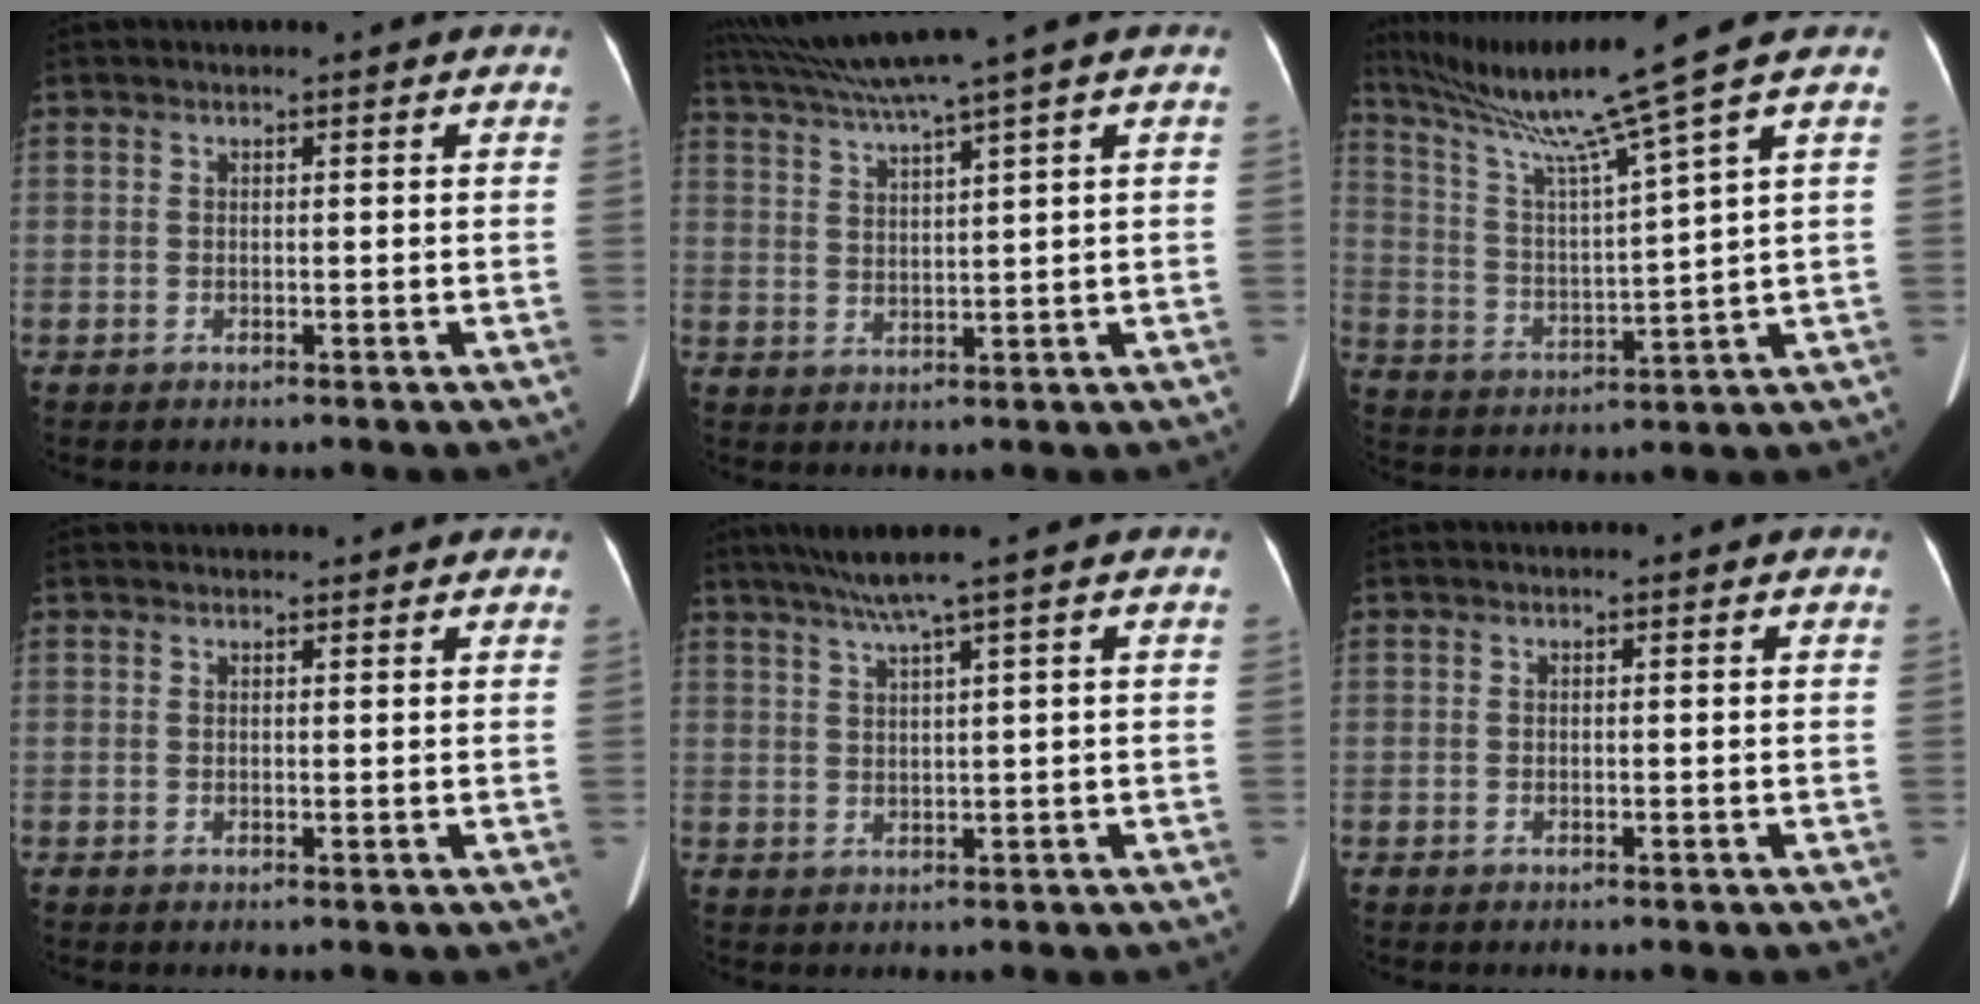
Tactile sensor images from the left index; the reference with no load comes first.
{"total": 8.4, "force": [6.5, -2.2, 4.8], "torque": [-0.087, 0.017, 0.120]}
{"total": 12.9, "force": [9.7, -3.7, 7.6], "torque": [-0.135, -0.016, 0.182]}
{"total": 4.3, "force": [4.2, 0.6, 0.8], "torque": [-0.009, 0.030, 0.052]}
{"total": 4.3, "force": [3.0, -1.4, 2.7], "torque": [-0.057, 0.006, 0.062]}
{"total": 0.0}